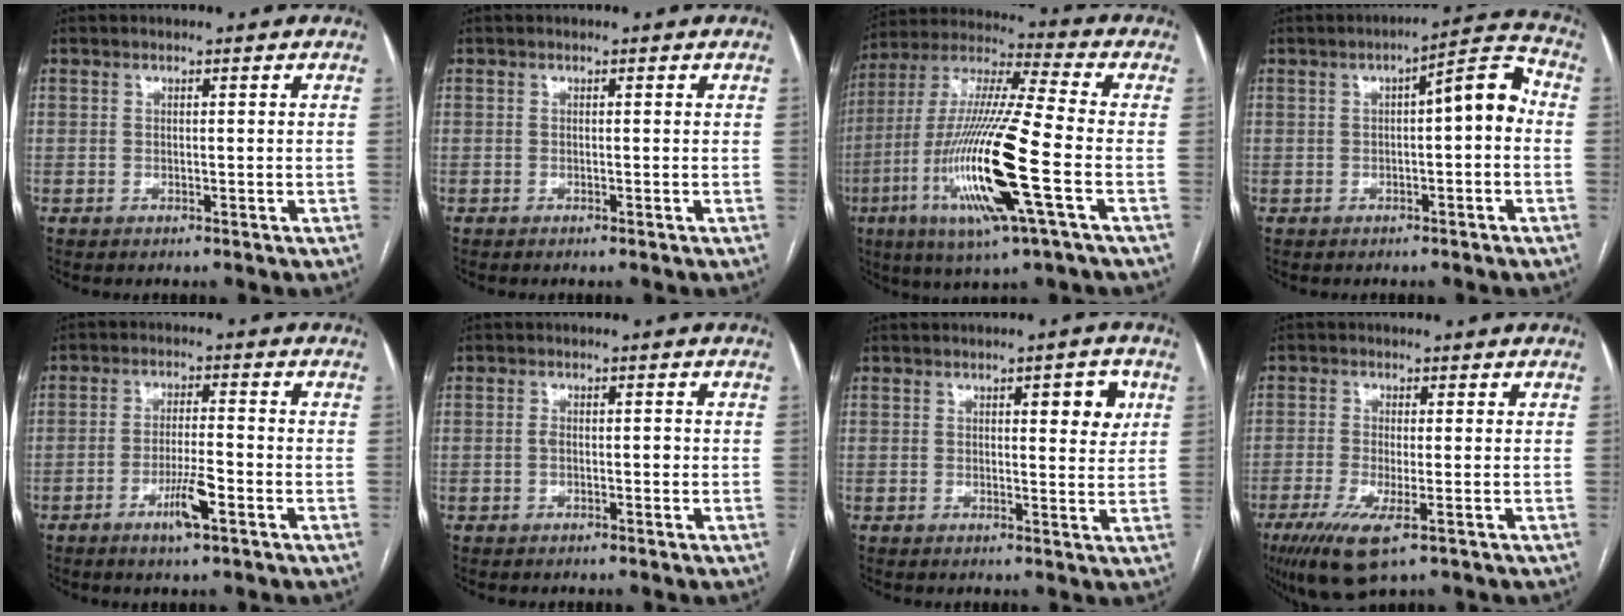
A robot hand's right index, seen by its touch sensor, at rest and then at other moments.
{"total": 0.0}
{"total": 20.3, "force": [-6.1, 1.0, 19.4], "torque": [-0.412, -0.025, -0.118]}
{"total": 7.0, "force": [0.1, 1.5, 6.8], "torque": [-0.092, 0.030, -0.001]}
{"total": 5.7, "force": [-2.8, 0.5, 5.0], "torque": [-0.093, -0.005, -0.051]}
{"total": 1.8, "force": [-0.3, 0.9, 1.5], "torque": [-0.027, 0.008, -0.003]}
{"total": 4.5, "force": [1.7, 1.4, 4.0], "torque": [-0.047, -0.001, 0.020]}
{"total": 7.9, "force": [-4.1, 1.5, 6.5], "torque": [-0.126, -0.023, -0.068]}